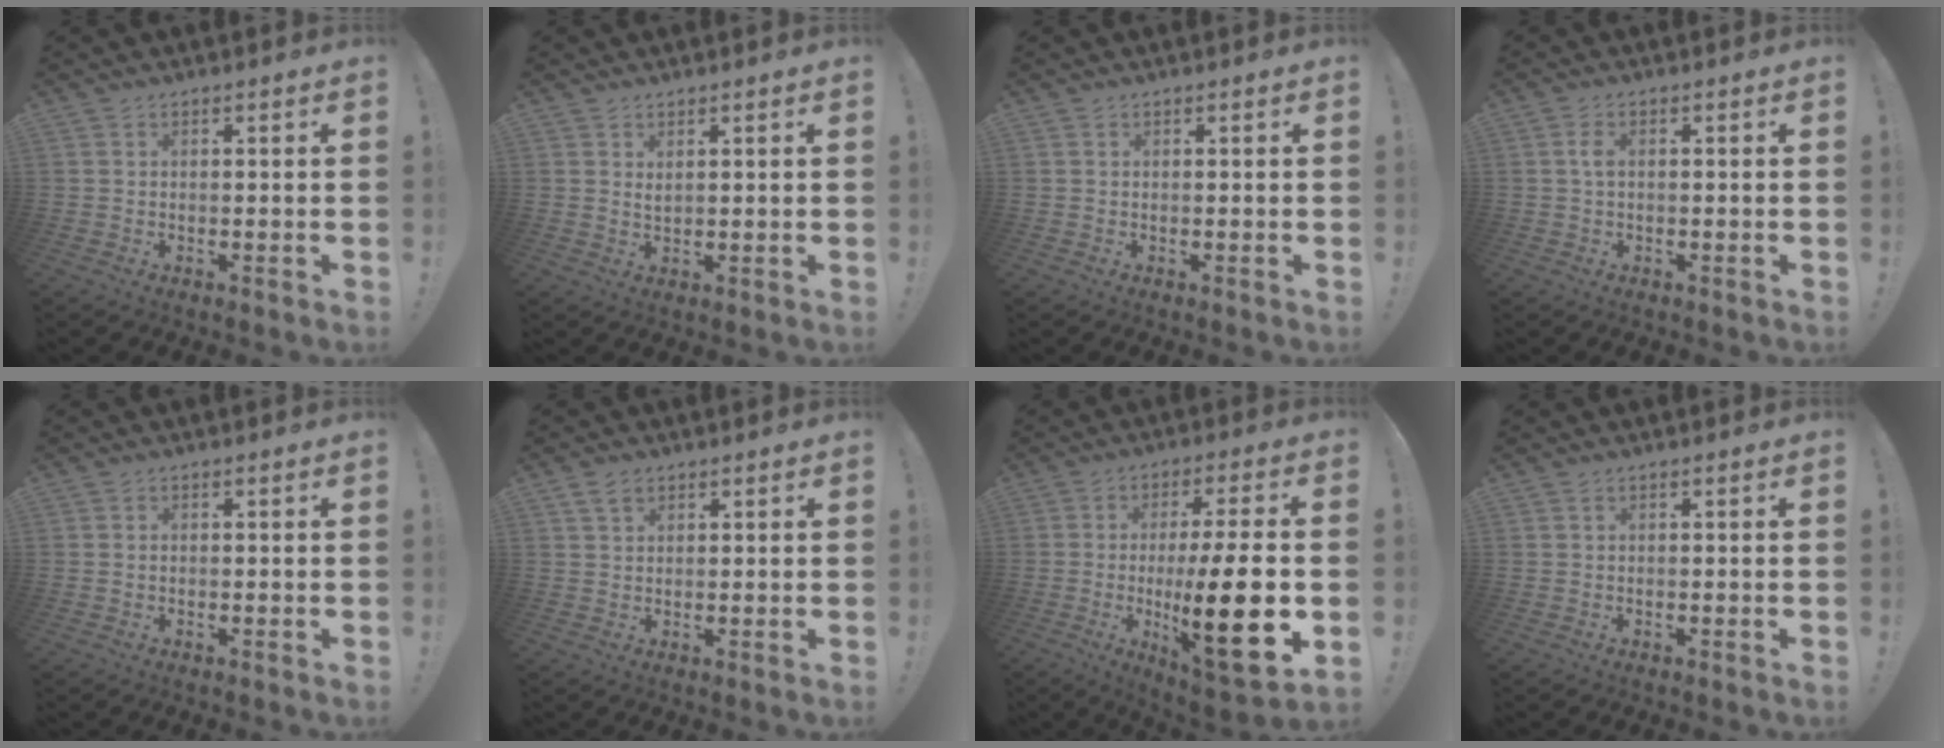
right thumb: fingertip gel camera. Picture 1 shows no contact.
{"total": 1.7, "force": [1.3, 0.5, 0.9], "torque": [-0.003, -0.009, 0.022]}
{"total": 0.0}
{"total": 2.7, "force": [0.2, 1.6, 2.1], "torque": [-0.036, 0.004, 0.001]}
{"total": 0.5, "force": [0.0, 0.5, 0.2], "torque": [-0.006, 0.004, -0.001]}
{"total": 3.7, "force": [2.2, 2.2, 1.8], "torque": [-0.027, -0.004, 0.041]}
{"total": 21.0, "force": [-3.1, 4.3, 20.4], "torque": [-0.339, -0.006, -0.047]}
{"total": 0.0}